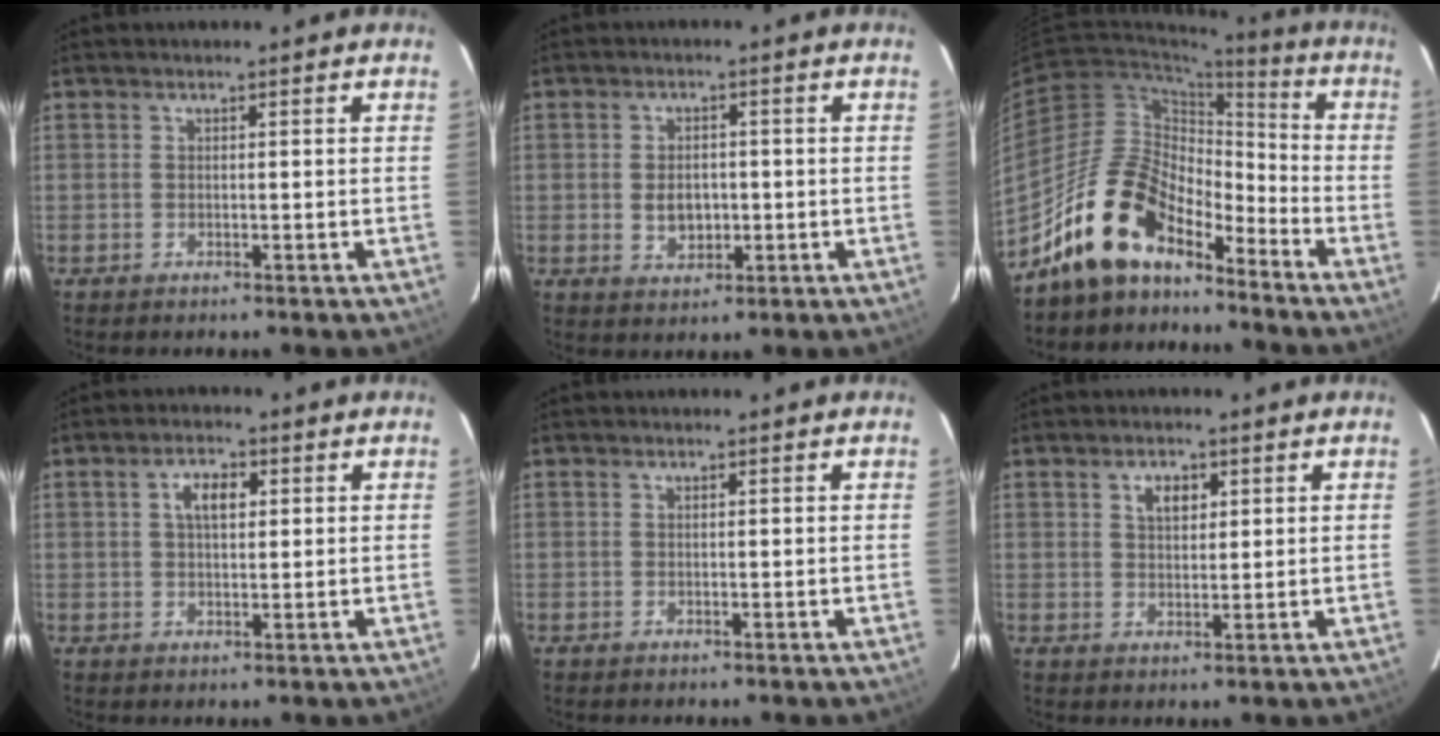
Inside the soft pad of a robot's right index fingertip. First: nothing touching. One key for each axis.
{"total": 4.6, "fx": -0.5, "fy": 3.4, "fz": 3.1, "tx": -0.052, "ty": -0.002, "tz": -0.002}
{"total": 14.9, "fx": -12.0, "fy": 6.3, "fz": 6.2, "tx": -0.117, "ty": 0.019, "tz": -0.219}
{"total": 4.5, "fx": 1.3, "fy": 2.3, "fz": 3.6, "tx": -0.063, "ty": 0.012, "tz": 0.025}
{"total": 0.0}
{"total": 3.8, "fx": 1.7, "fy": 2.3, "fz": 2.6, "tx": -0.041, "ty": 0.008, "tz": 0.030}